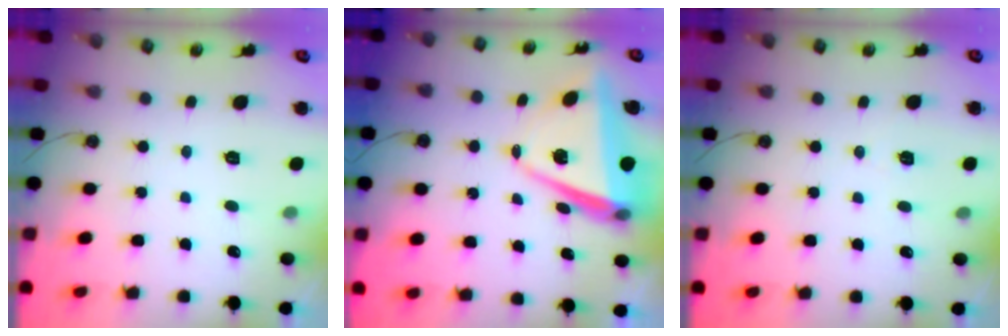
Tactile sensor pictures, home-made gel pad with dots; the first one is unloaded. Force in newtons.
{"total": 7.6, "press": 6.5, "slide": 4.0}
{"total": 2.6, "press": 1.7, "slide": 1.9}